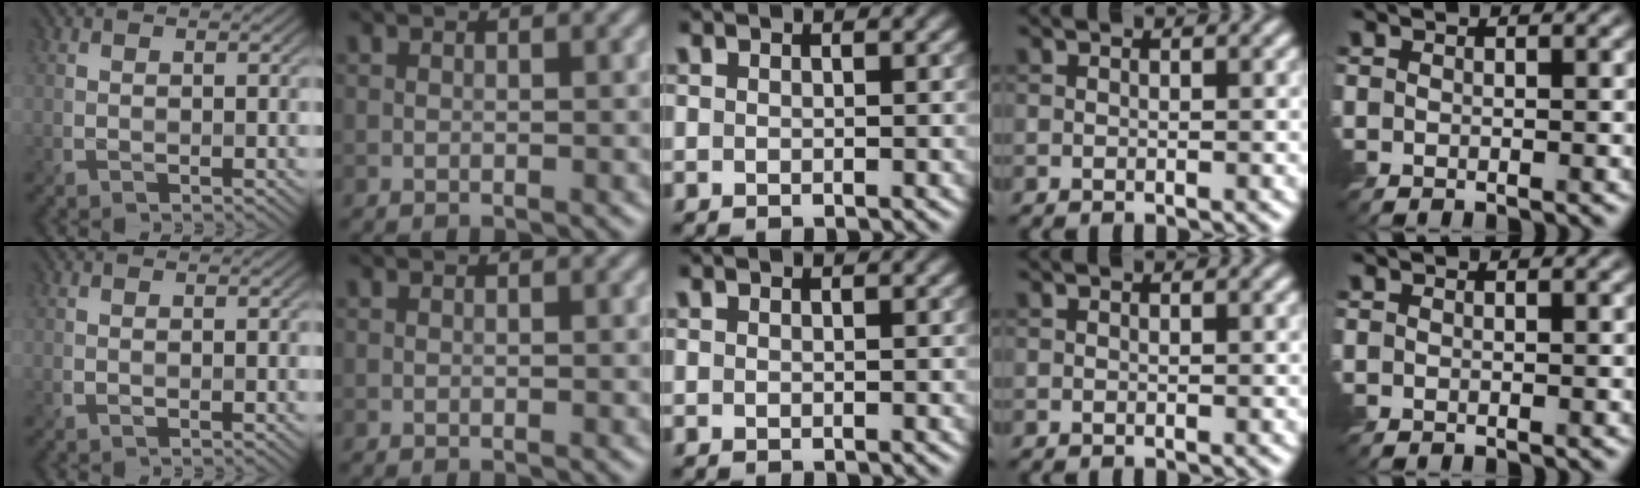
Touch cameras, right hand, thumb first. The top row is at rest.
{}